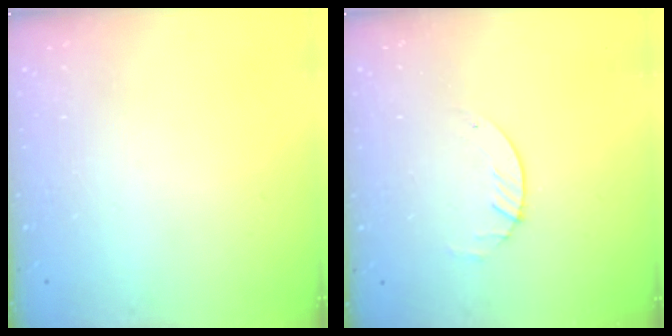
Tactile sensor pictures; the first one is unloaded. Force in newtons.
{"total": 1.7, "press": 1.6, "slide": 0.2}